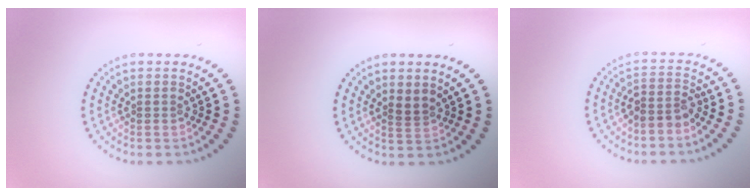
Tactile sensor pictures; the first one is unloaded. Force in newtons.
{"total": 1.3, "press": 0.9, "slide": 0.9}
{"total": 2.3, "press": 1.8, "slide": 1.3}